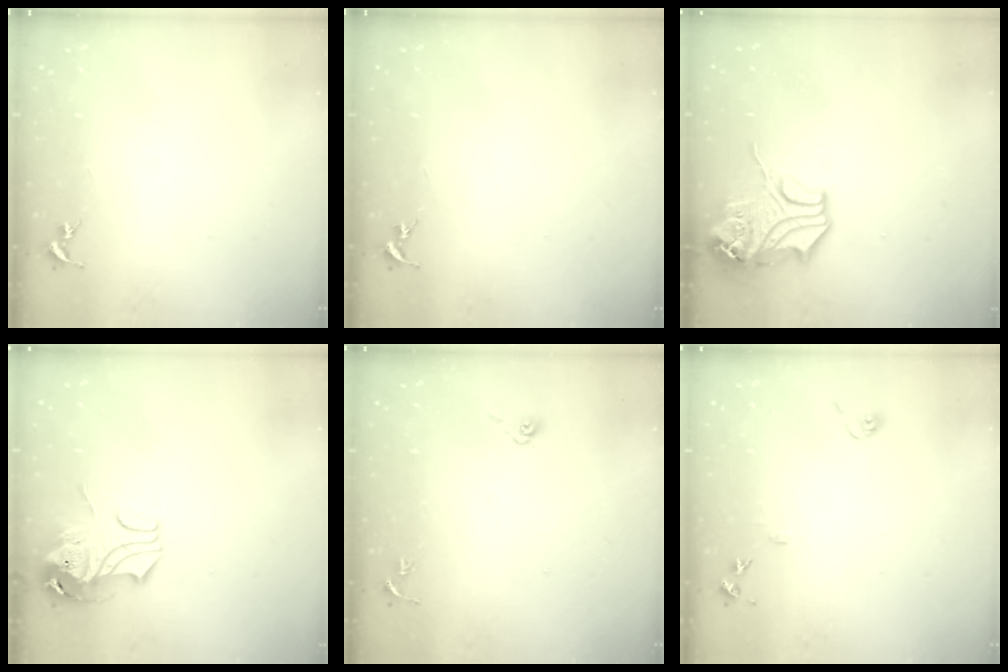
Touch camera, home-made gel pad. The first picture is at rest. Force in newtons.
{"total": 0.0}
{"total": 13.8, "press": 13.7, "slide": 2.0}
{"total": 9.5, "press": 9.4, "slide": 1.2}
{"total": 4.0, "press": 3.3, "slide": 2.2}
{"total": 7.9, "press": 7.9, "slide": 0.8}